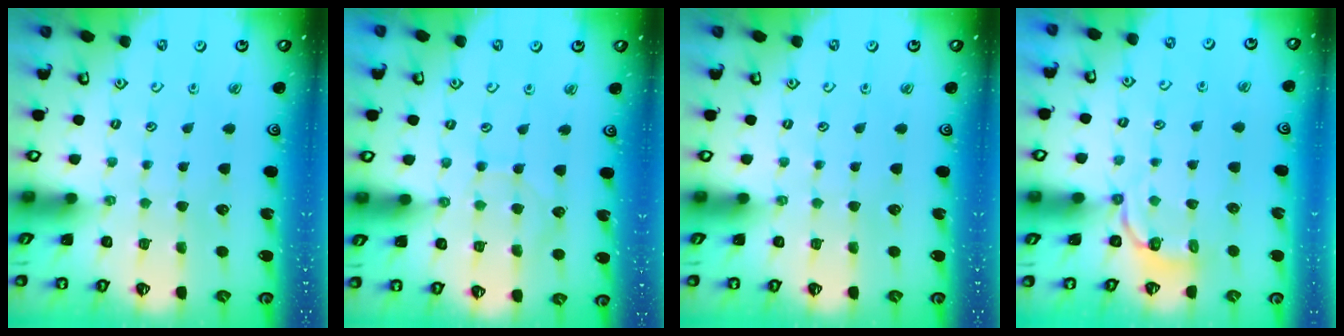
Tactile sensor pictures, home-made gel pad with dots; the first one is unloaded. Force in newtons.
{"total": 7.0, "press": 6.9, "slide": 0.7}
{"total": 0.0}
{"total": 3.5, "press": 2.1, "slide": 2.9}